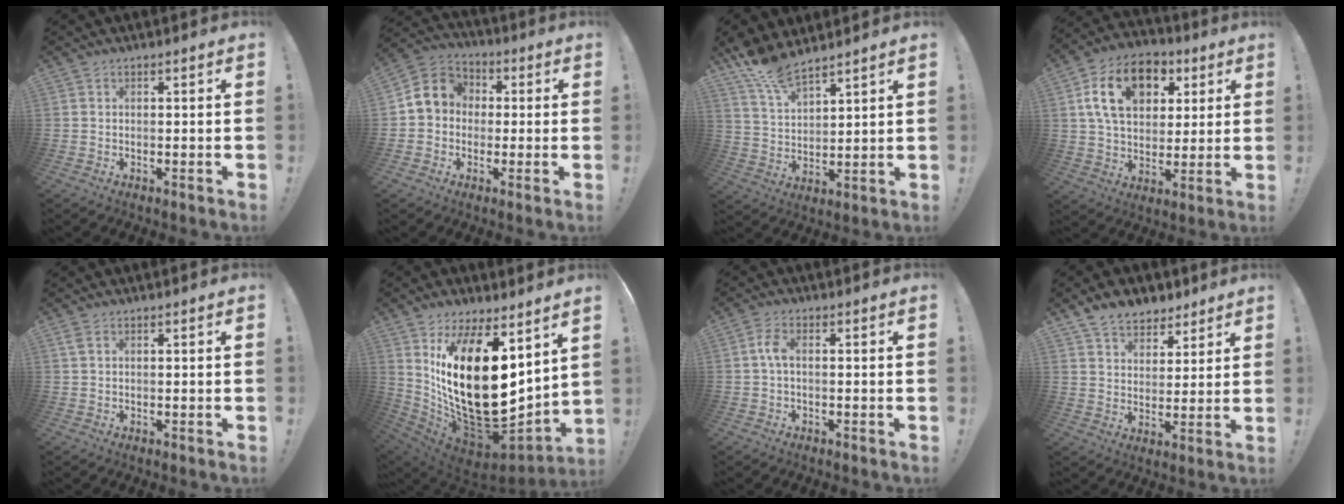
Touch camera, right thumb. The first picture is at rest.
{"total": 9.2, "force": [0.6, 8.3, 3.9], "torque": [-0.061, 0.022, 0.021]}
{"total": 9.6, "force": [8.5, 2.4, 3.8], "torque": [-0.093, -0.053, 0.164]}
{"total": 17.5, "force": [6.7, 12.0, 10.9], "torque": [-0.172, -0.009, 0.125]}
{"total": 2.0, "force": [1.0, 0.8, 1.5], "torque": [-0.032, 0.003, 0.018]}
{"total": 27.3, "force": [3.1, 13.1, 23.7], "torque": [-0.459, -0.045, 0.073]}
{"total": 4.1, "force": [0.0, 1.6, 3.8], "torque": [-0.074, 0.006, -0.001]}
{"total": 8.8, "force": [6.6, 5.4, 2.1], "torque": [-0.038, -0.042, 0.130]}